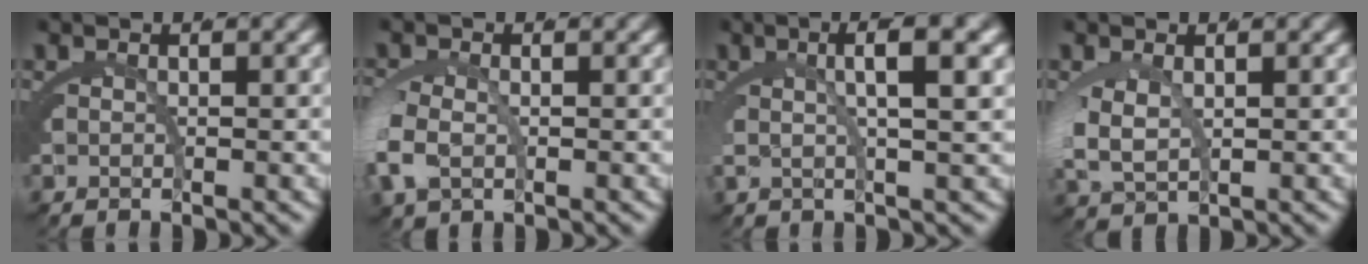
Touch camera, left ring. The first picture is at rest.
{"total": 2.7, "force": [-0.2, 2.0, 1.9], "torque": [-0.063, -0.005, 0.003]}
{"total": 4.2, "force": [1.7, 0.5, 3.8], "torque": [-0.067, 0.016, 0.028]}
{"total": 3.3, "force": [0.8, 2.2, 2.3], "torque": [-0.073, -0.003, 0.027]}